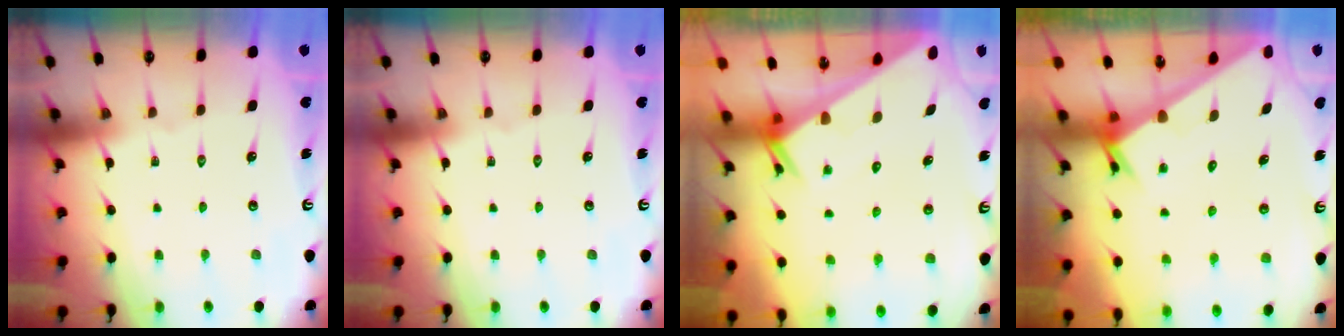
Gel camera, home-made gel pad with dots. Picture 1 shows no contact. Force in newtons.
{"total": 0.0}
{"total": 2.7, "press": 2.7, "slide": 0.1}
{"total": 2.4, "press": 2.4, "slide": 0.1}